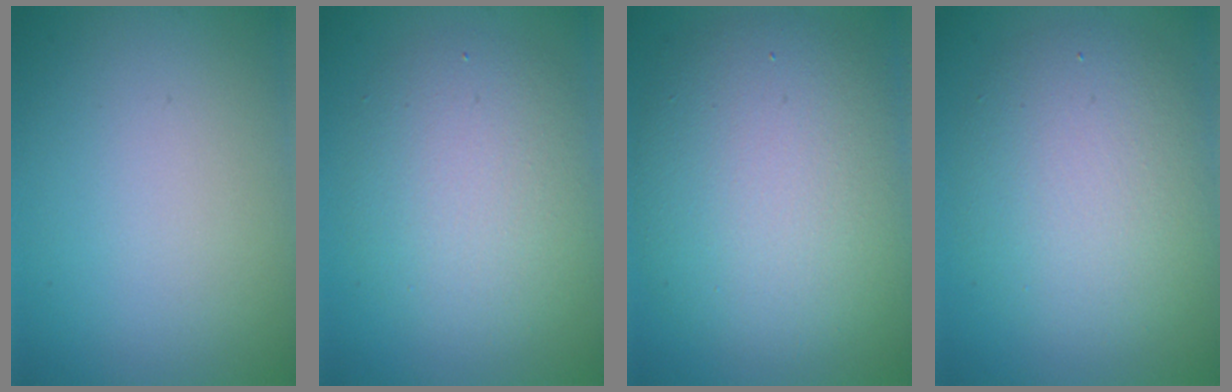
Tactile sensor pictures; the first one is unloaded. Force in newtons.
{"total": 5.3, "press": 5.3, "slide": 0.1}
{"total": 9.7, "press": 9.7, "slide": 0.7}
{"total": 6.2, "press": 6.1, "slide": 0.5}